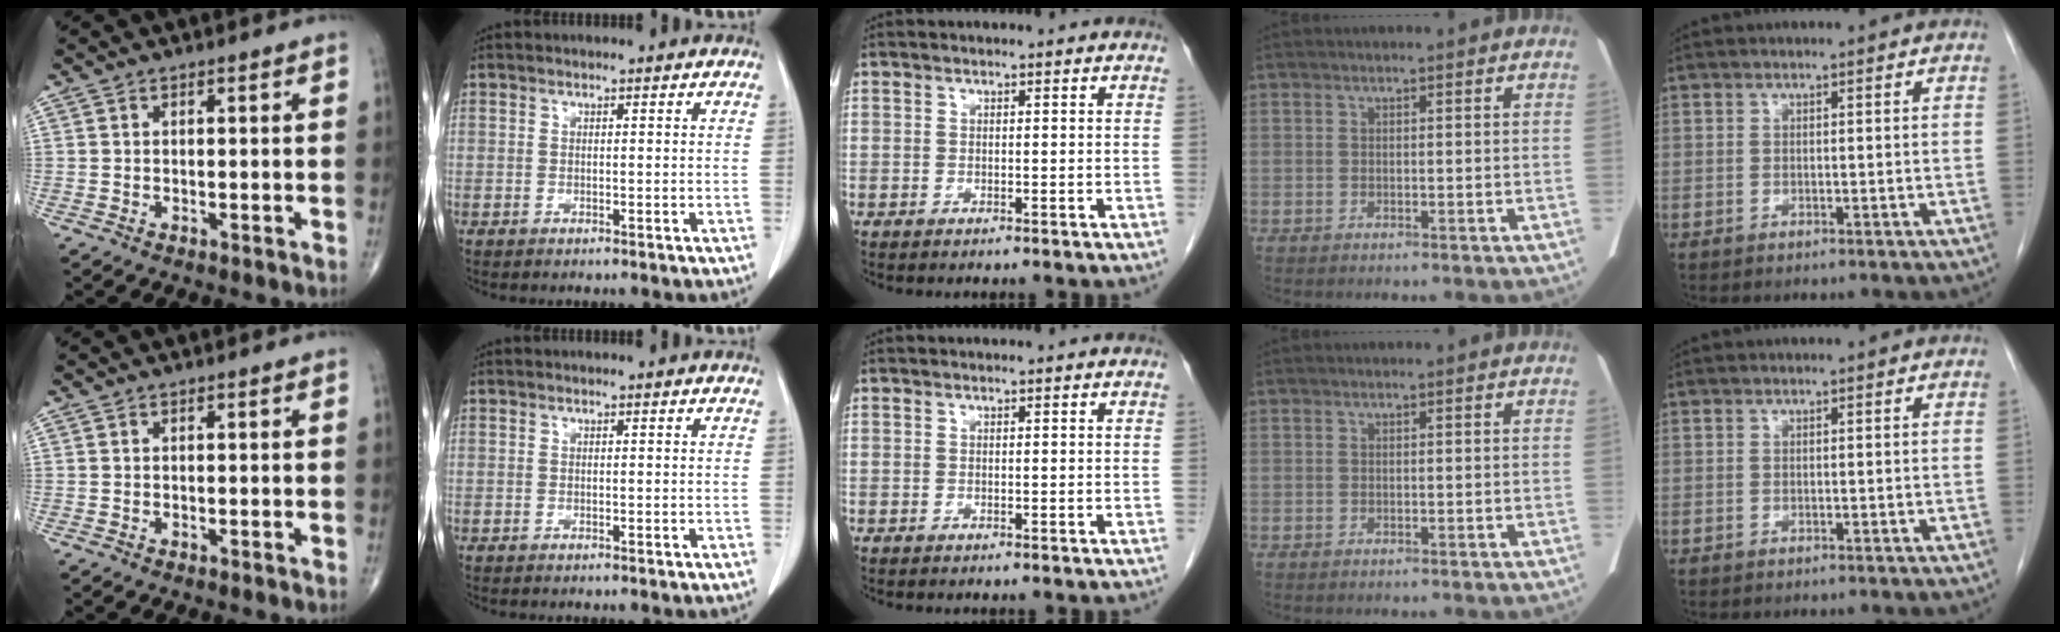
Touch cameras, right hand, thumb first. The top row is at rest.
{}